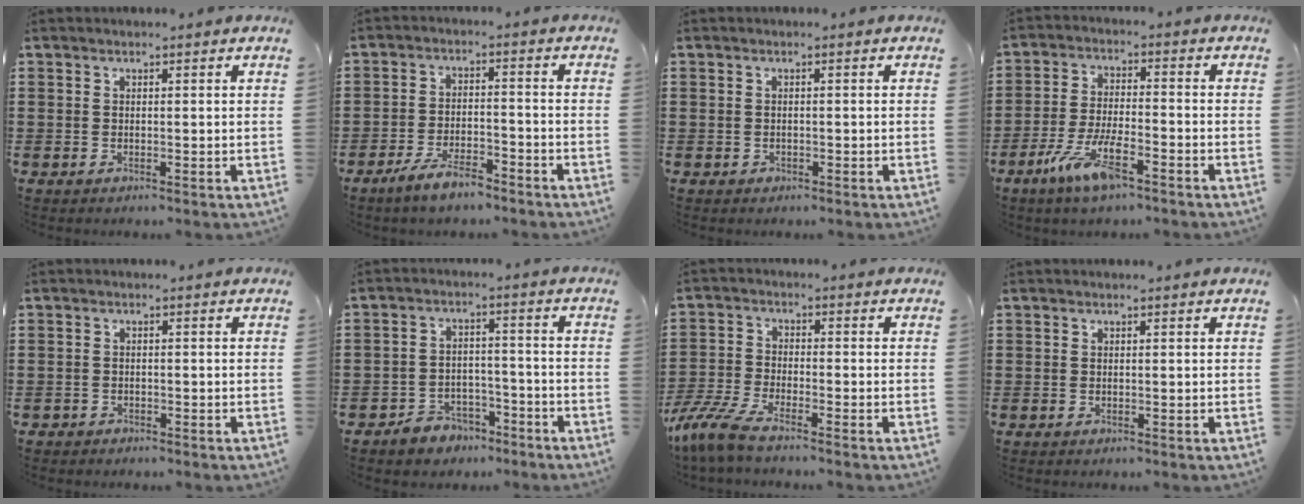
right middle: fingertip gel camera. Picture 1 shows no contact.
{"total": 5.7, "force": [-4.6, 1.4, 3.1], "torque": [-0.068, 0.000, -0.091]}
{"total": 0.5, "force": [-0.2, 0.5, 0.1], "torque": [-0.004, 0.004, -0.006]}
{"total": 8.1, "force": [-4.6, 2.1, 6.4], "torque": [-0.139, -0.006, -0.086]}
{"total": 1.1, "force": [-1.0, 0.5, -0.1], "torque": [-0.002, 0.004, -0.023]}
{"total": 4.4, "force": [-3.9, 1.8, 0.4], "torque": [-0.011, 0.013, -0.080]}
{"total": 5.9, "force": [-4.9, 0.5, 3.2], "torque": [-0.094, -0.020, -0.104]}
{"total": 0.0}